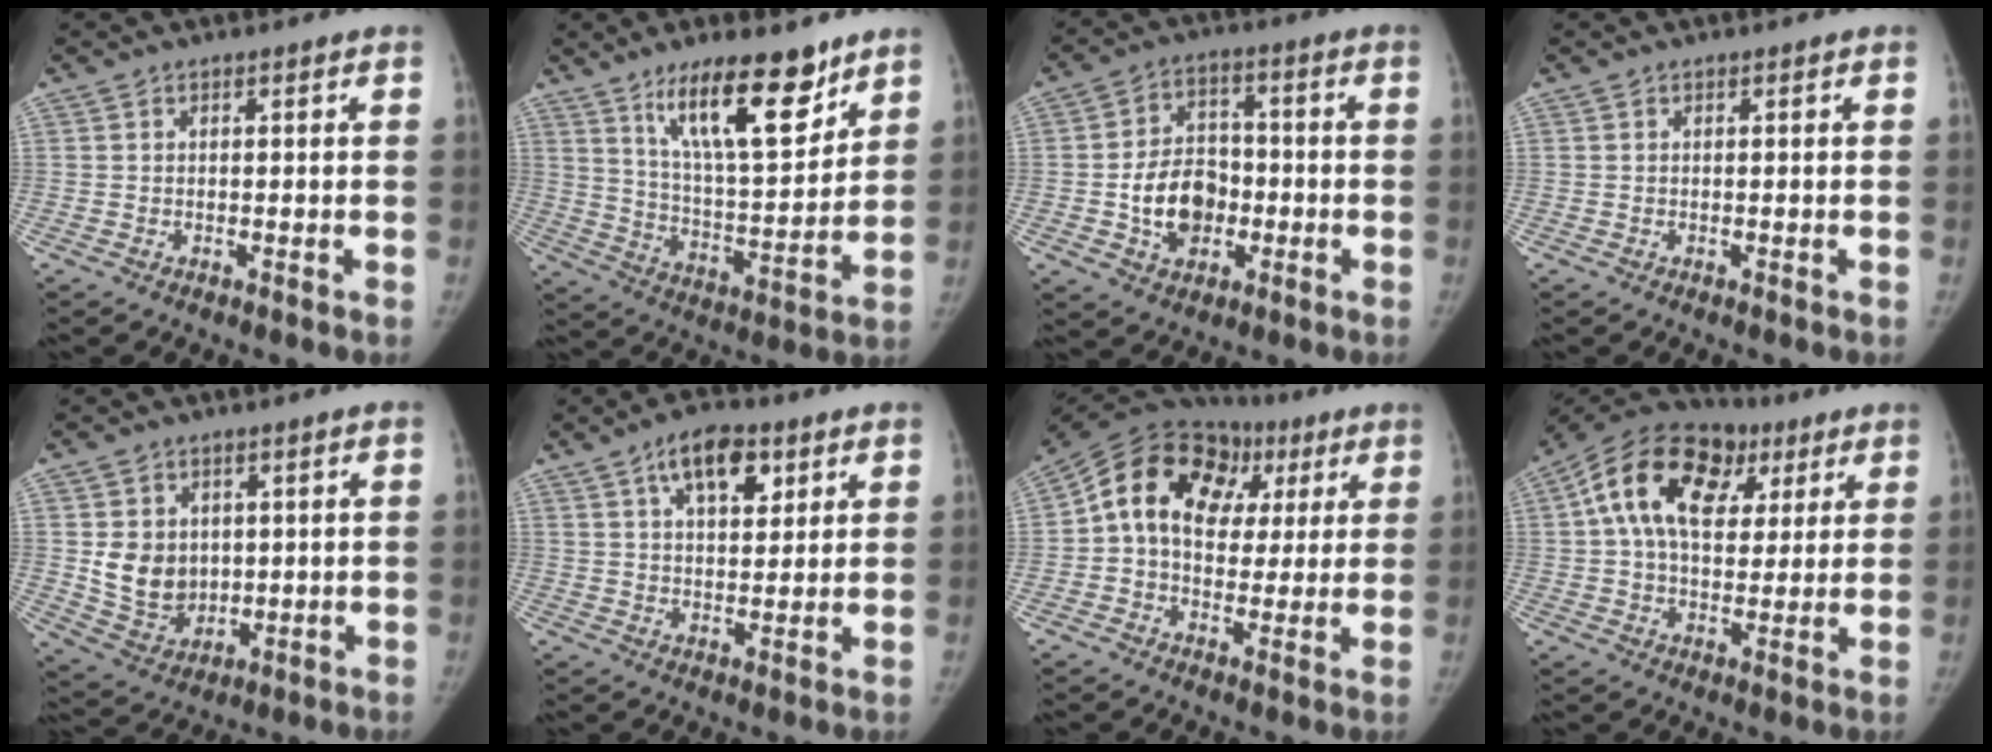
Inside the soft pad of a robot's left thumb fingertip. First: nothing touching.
{"total": 17.1, "force": [11.0, 5.2, 12.0], "torque": [-0.163, -0.070, 0.195]}
{"total": 11.2, "force": [-2.5, 8.4, 7.0], "torque": [-0.087, 0.022, -0.040]}
{"total": 0.0}
{"total": 9.5, "force": [1.3, 7.9, 5.2], "torque": [-0.053, -0.016, 0.046]}
{"total": 9.8, "force": [4.9, 5.0, 6.8], "torque": [-0.084, -0.016, 0.078]}
{"total": 19.7, "force": [5.3, 14.4, 12.3], "torque": [-0.181, 0.044, 0.081]}
{"total": 20.7, "force": [7.0, 13.5, 14.0], "torque": [-0.231, 0.023, 0.107]}